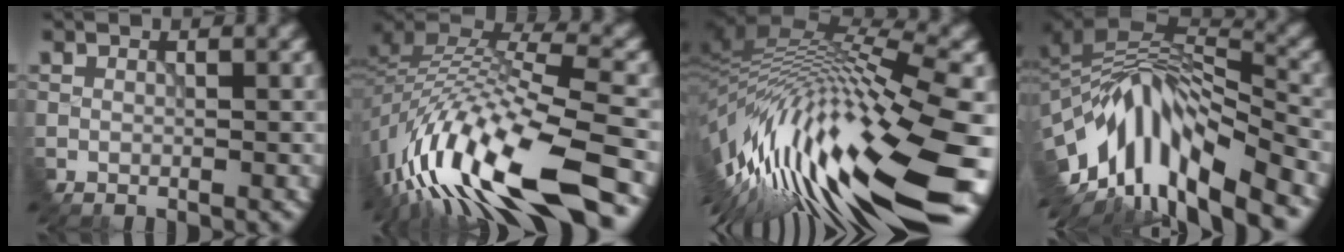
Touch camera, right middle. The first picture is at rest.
{"total": 14.3, "force": [-7.4, 4.2, 11.5], "torque": [-0.234, 0.016, -0.132]}
{"total": 16.6, "force": [-4.8, 4.7, 15.2], "torque": [-0.265, 0.004, -0.085]}
{"total": 13.0, "force": [-5.3, 5.4, 10.6], "torque": [-0.200, 0.019, -0.088]}